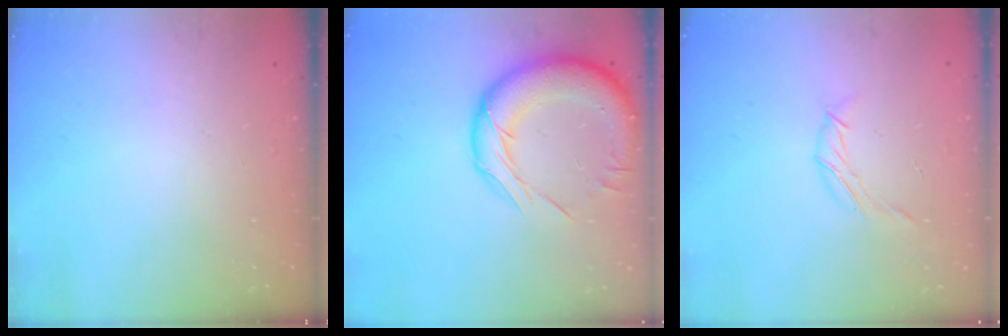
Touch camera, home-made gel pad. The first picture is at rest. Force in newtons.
{"total": 18.5, "press": 18.2, "slide": 3.6}
{"total": 5.5, "press": 5.4, "slide": 1.2}